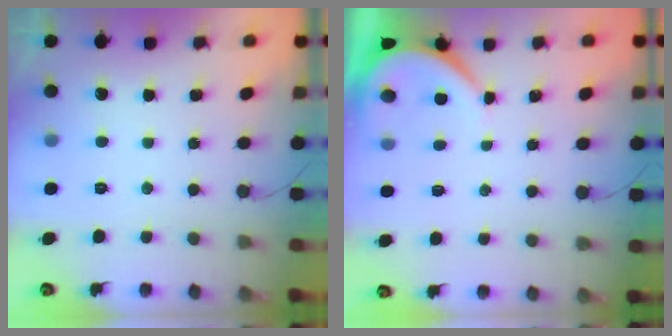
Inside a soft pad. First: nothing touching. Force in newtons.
{"total": 3.8, "press": 3.8, "slide": 0.2}